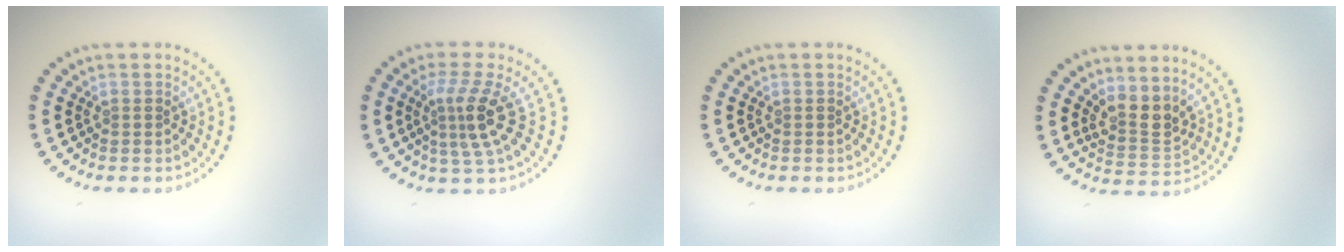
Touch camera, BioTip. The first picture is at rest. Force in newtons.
{"total": 3.6, "press": 2.6, "slide": 2.5}
{"total": 0.0}
{"total": 2.9, "press": 2.3, "slide": 1.7}